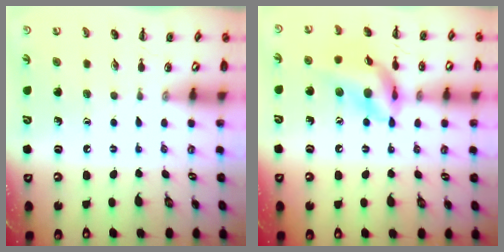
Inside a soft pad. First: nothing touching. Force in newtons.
{"total": 15.0, "press": 14.7, "slide": 3.0}